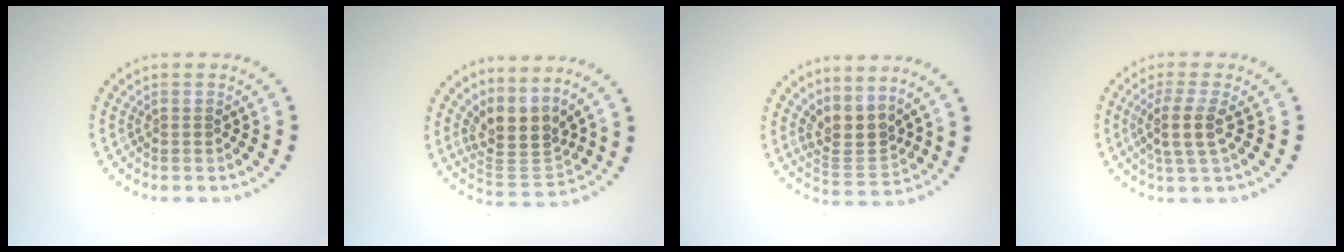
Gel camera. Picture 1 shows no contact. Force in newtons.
{"total": 4.0, "press": 3.0, "slide": 2.6}
{"total": 3.1, "press": 2.2, "slide": 2.1}
{"total": 2.8, "press": 2.3, "slide": 1.6}